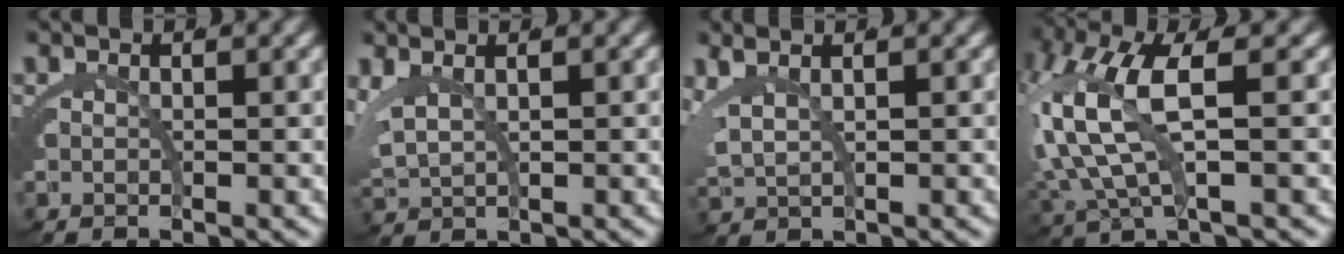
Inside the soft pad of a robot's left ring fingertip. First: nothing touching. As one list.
[{"total": 2.0, "force": [1.8, 0.6, 0.7], "torque": [-0.025, 0.004, 0.040]}, {"total": 2.2, "force": [2.0, 0.5, 0.8], "torque": [-0.024, 0.010, 0.040]}, {"total": 6.5, "force": [1.8, 2.6, 5.7], "torque": [-0.147, -0.010, 0.041]}]